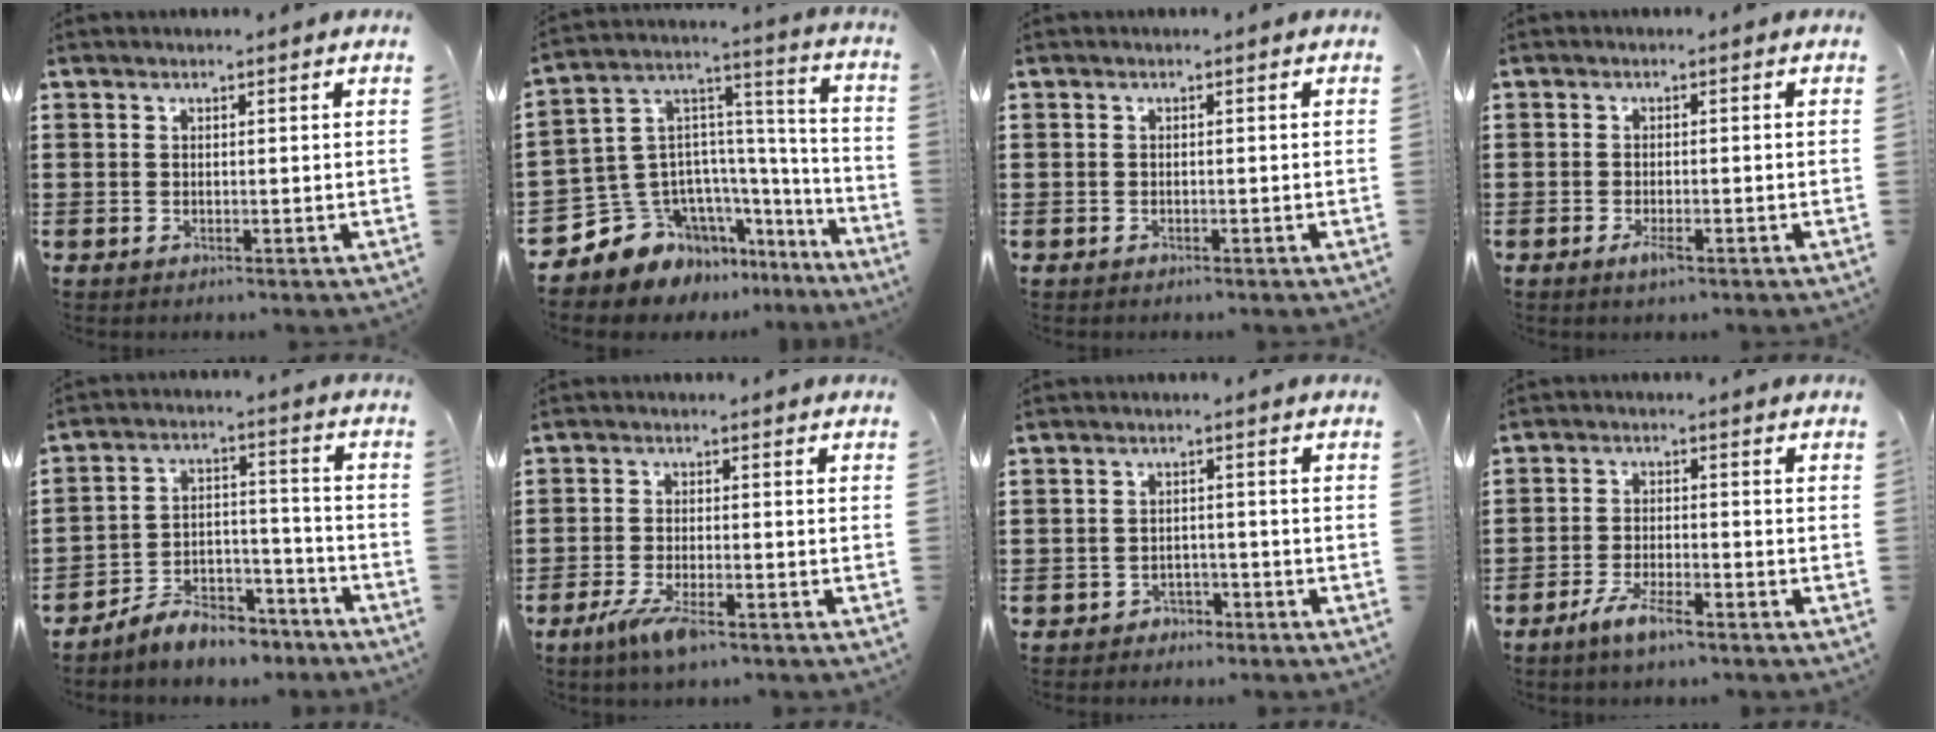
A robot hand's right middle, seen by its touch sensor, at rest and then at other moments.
{"total": 9.2, "force": [-6.8, 6.2, 0.4], "torque": [-0.059, -0.022, -0.132]}
{"total": 0.6, "force": [-0.5, 0.3, 0.1], "torque": [-0.002, 0.002, -0.011]}
{"total": 2.1, "force": [-1.1, 0.6, 1.7], "torque": [-0.037, -0.004, -0.022]}
{"total": 7.3, "force": [-6.9, 1.8, 1.6], "torque": [-0.032, 0.019, -0.135]}
{"total": 5.2, "force": [-3.1, 1.0, 4.1], "torque": [-0.097, -0.016, -0.061]}
{"total": 2.0, "force": [-1.8, 0.9, -0.1], "torque": [-0.008, 0.001, -0.042]}
{"total": 4.5, "force": [-3.4, 1.0, 2.9], "torque": [-0.059, 0.002, -0.065]}